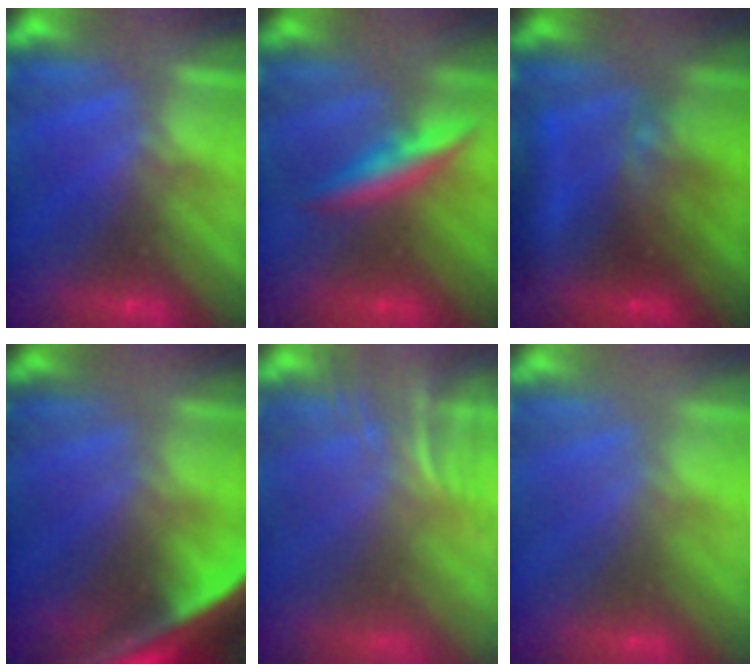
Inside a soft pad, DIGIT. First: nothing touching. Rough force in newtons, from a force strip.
{"total": 2.6}
{"total": 7.4}
{"total": 5.7}
{"total": 7.2}
{"total": 2.7}